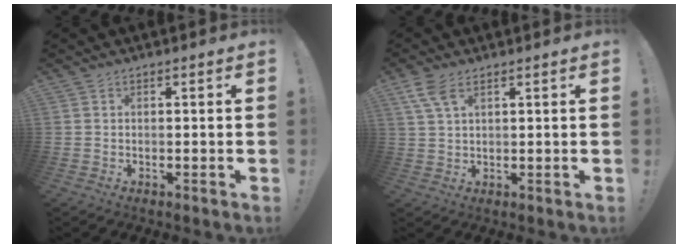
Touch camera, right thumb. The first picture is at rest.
{"total": 5.7, "force": [3.2, 2.5, 4.0], "torque": [-0.074, -0.010, 0.062]}